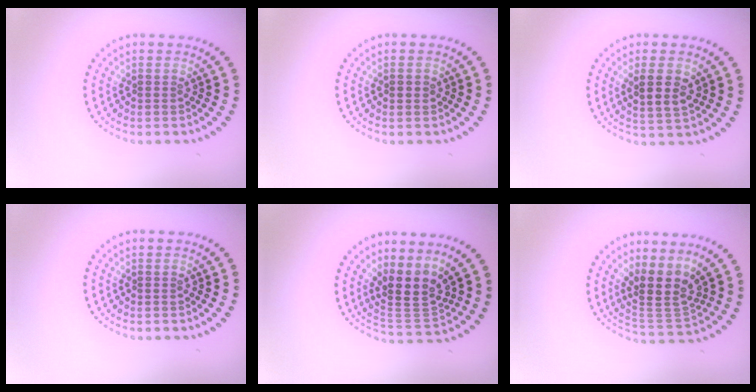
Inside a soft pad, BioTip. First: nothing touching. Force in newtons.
{"total": 1.0, "press": 1.0, "slide": 0.0}
{"total": 2.8, "press": 2.7, "slide": 0.8}
{"total": 0.0}
{"total": 3.9, "press": 3.0, "slide": 2.5}
{"total": 4.1, "press": 3.1, "slide": 2.6}